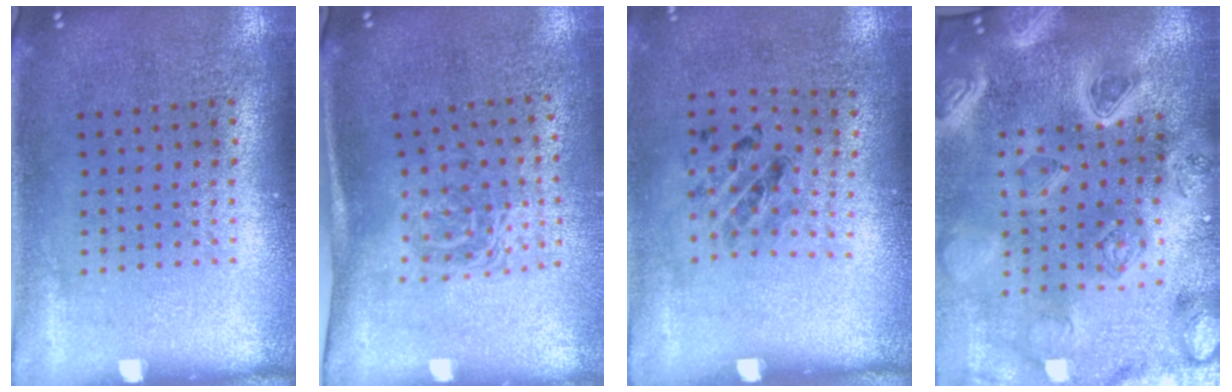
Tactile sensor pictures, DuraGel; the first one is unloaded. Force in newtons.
{"total": 1.6, "press": 1.1, "slide": 1.1}
{"total": 1.3, "press": 0.6, "slide": 1.2}
{"total": 5.1, "press": 4.3, "slide": 2.8}